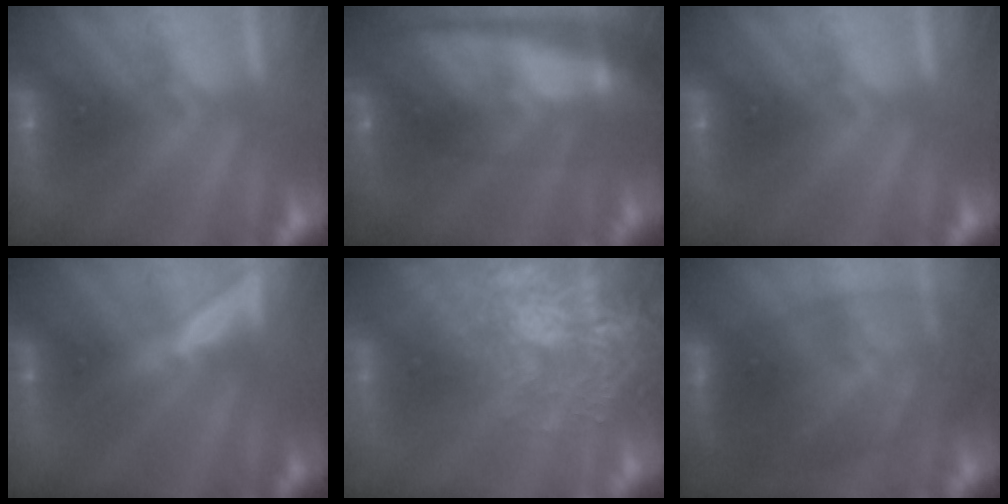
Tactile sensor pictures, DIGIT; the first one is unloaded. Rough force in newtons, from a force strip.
{"total": 5.8}
{"total": 0.0}
{"total": 3.2}
{"total": 6.6}
{"total": 10.7}